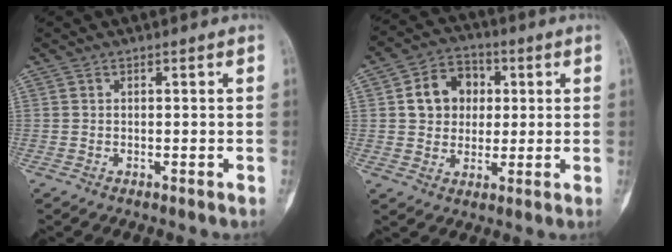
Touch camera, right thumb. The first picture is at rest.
{"total": 10.0, "force": [1.8, 8.3, 5.2], "torque": [-0.045, 0.006, 0.023]}